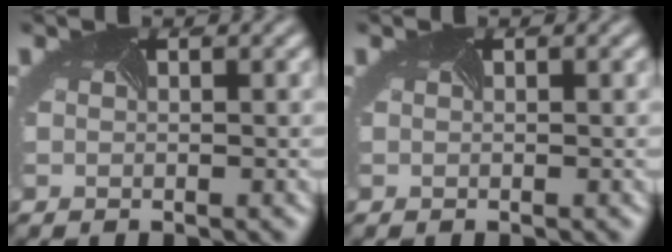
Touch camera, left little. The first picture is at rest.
{"total": 0.0}